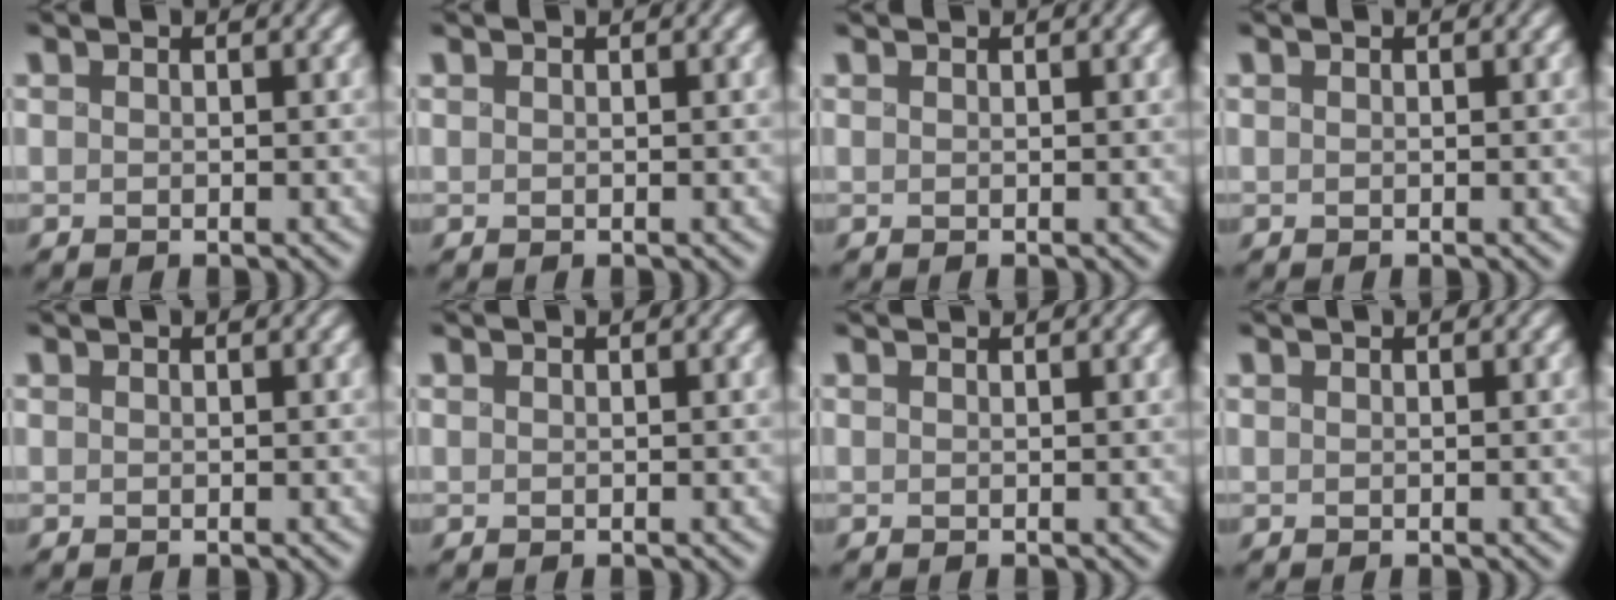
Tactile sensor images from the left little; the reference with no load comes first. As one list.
[{"total": 0.0}, {"total": 0.0}, {"total": 0.0}, {"total": 0.0}, {"total": 0.0}, {"total": 0.6, "force": [0.6, 0.0, 0.1], "torque": [-0.003, 0.006, 0.015]}, {"total": 0.0}]